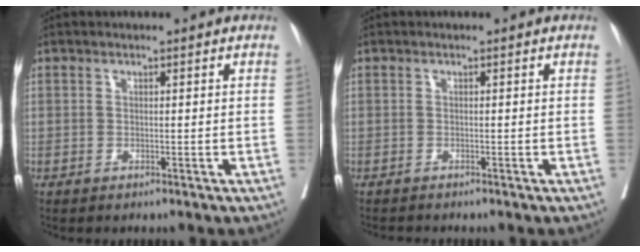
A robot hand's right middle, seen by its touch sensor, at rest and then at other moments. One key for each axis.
{"total": 0.9, "fx": -0.8, "fy": -0.3, "fz": 0.0, "tx": -0.002, "ty": -0.003, "tz": -0.016}